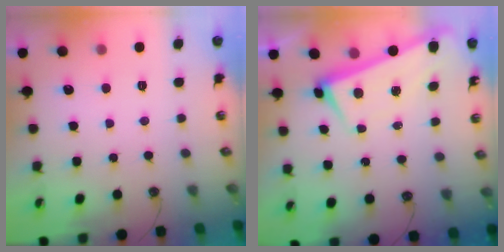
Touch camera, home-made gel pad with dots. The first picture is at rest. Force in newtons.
{"total": 1.5, "press": 0.5, "slide": 1.4}